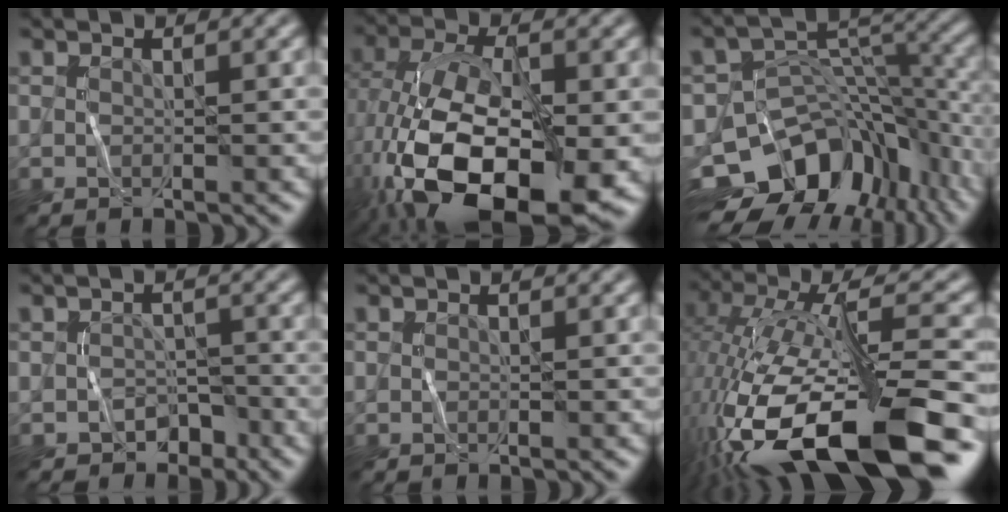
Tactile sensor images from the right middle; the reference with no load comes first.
{"total": 17.0, "force": [-5.1, 8.8, 13.7], "torque": [-0.254, -0.019, -0.077]}
{"total": 13.1, "force": [-6.5, 9.0, 7.0], "torque": [-0.130, -0.011, -0.099]}
{"total": 2.0, "force": [-1.5, 1.3, 0.2], "torque": [0.006, 0.002, -0.023]}
{"total": 0.0}
{"total": 16.4, "force": [-7.3, 5.8, 13.5], "torque": [-0.251, 0.004, -0.128]}